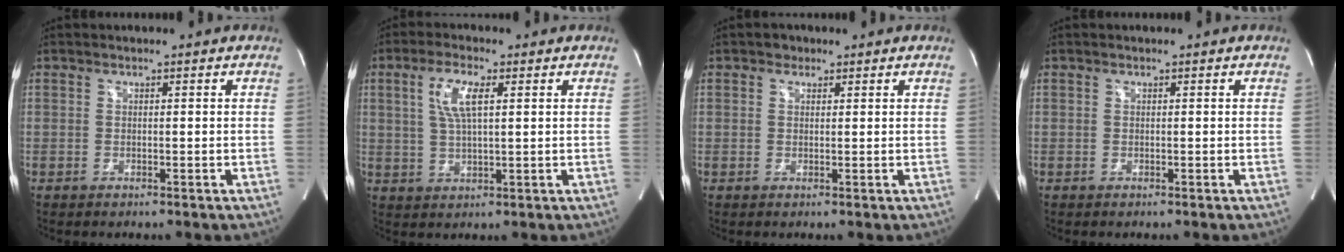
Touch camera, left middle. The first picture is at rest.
{"total": 6.1, "force": [2.0, 1.3, 5.6], "torque": [-0.117, 0.005, 0.040]}
{"total": 1.5, "force": [0.9, 1.2, 0.3], "torque": [-0.004, 0.003, 0.010]}
{"total": 0.0}